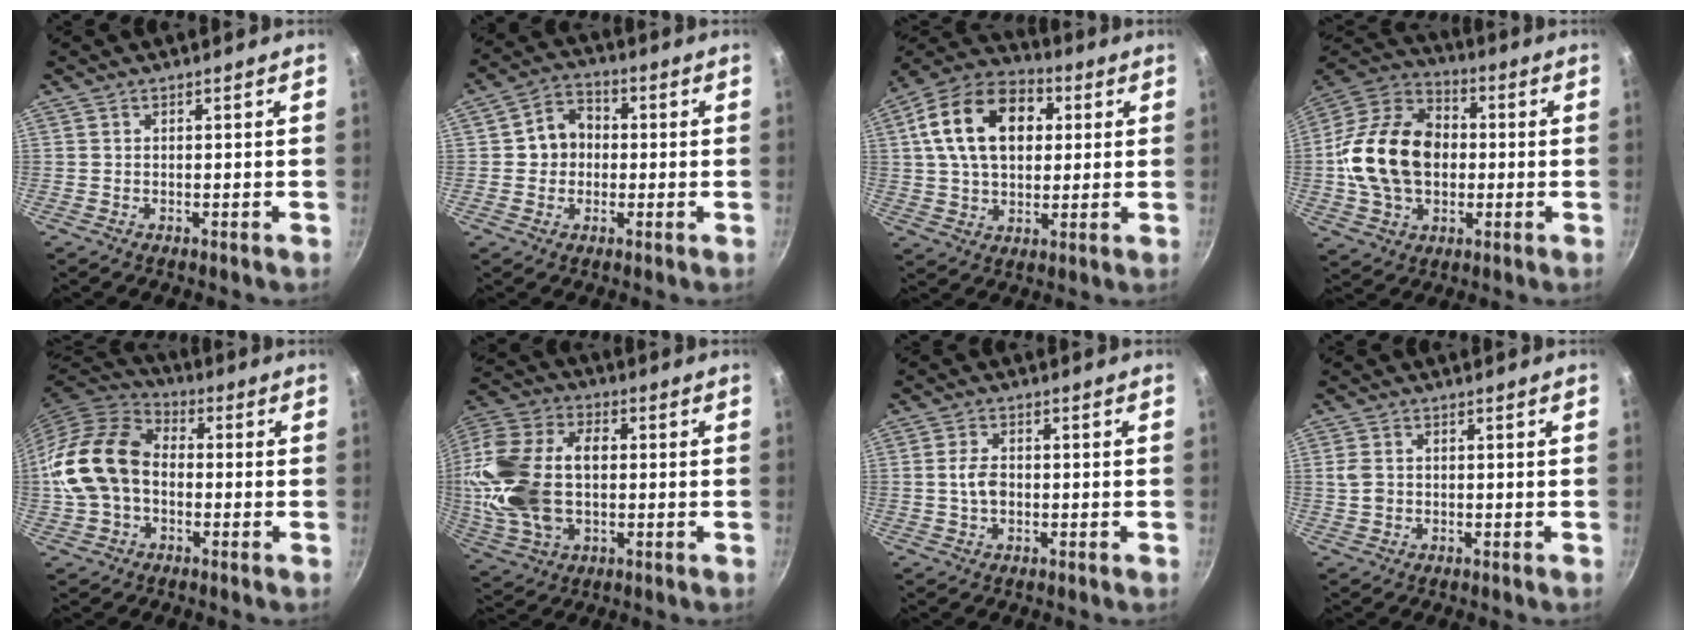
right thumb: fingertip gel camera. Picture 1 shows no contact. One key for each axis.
{"total": 7.4, "fx": 0.2, "fy": 6.4, "fz": 3.7, "tx": -0.023, "ty": 0.016, "tz": -0.010}
{"total": 19.2, "fx": 4.5, "fy": 12.9, "fz": 13.5, "tx": -0.207, "ty": 0.018, "tz": 0.063}
{"total": 20.5, "fx": -0.3, "fy": 14.9, "fz": 14.1, "tx": -0.229, "ty": 0.031, "tz": -0.014}
{"total": 15.8, "fx": -0.9, "fy": 11.5, "fz": 10.9, "tx": -0.185, "ty": 0.036, "tz": -0.030}
{"total": 22.6, "fx": 0.4, "fy": 14.5, "fz": 17.4, "tx": -0.346, "ty": 0.025, "tz": 0.008}
{"total": 4.1, "fx": -0.3, "fy": 2.7, "fz": 3.1, "tx": -0.053, "ty": 0.010, "tz": -0.009}
{"total": 2.9, "fx": 0.0, "fy": 2.4, "fz": 1.7, "tx": -0.033, "ty": 0.003, "tz": 0.000}